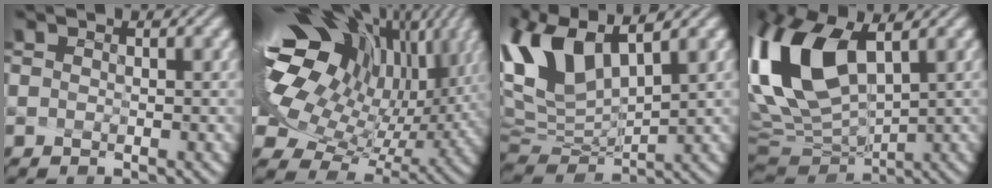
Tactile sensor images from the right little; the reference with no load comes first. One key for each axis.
{"total": 16.6, "fx": 5.1, "fy": 9.6, "fz": 12.5, "tx": -0.254, "ty": -0.012, "tz": 0.148}
{"total": 8.6, "fx": 4.9, "fy": 3.1, "fz": 6.3, "tx": -0.178, "ty": -0.008, "tz": 0.127}
{"total": 11.2, "fx": 2.9, "fy": 5.5, "fz": 9.3, "tx": -0.245, "ty": -0.012, "tz": 0.081}